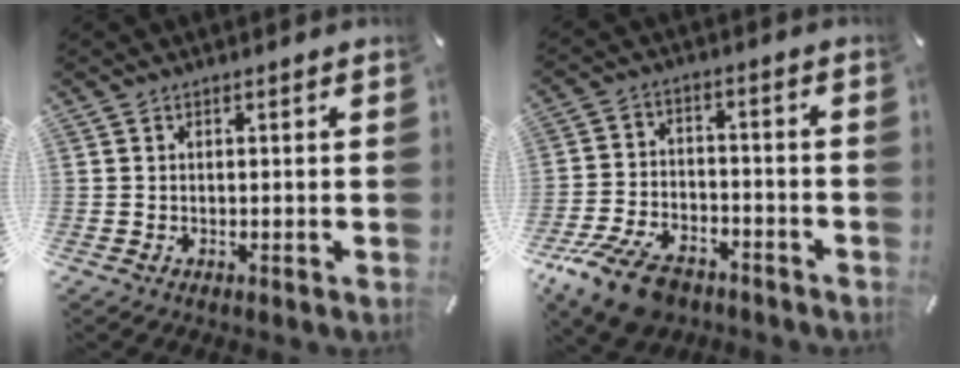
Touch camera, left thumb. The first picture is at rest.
{"total": 12.1, "force": [-8.2, 6.3, 6.4], "torque": [-0.124, 0.045, -0.149]}